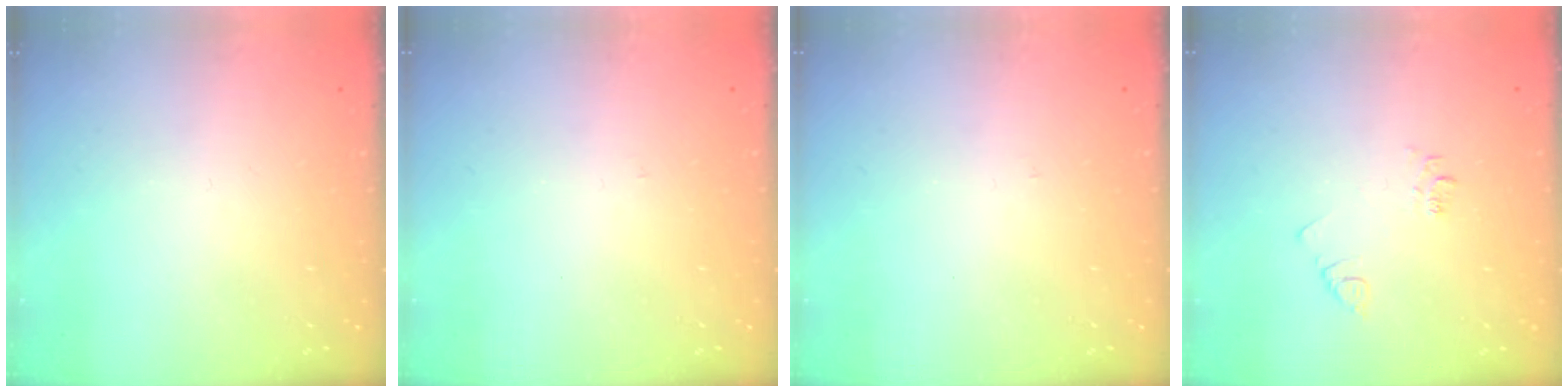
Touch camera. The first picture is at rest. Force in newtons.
{"total": 2.7, "press": 2.7, "slide": 0.3}
{"total": 2.7, "press": 2.7, "slide": 0.3}
{"total": 3.6, "press": 3.6, "slide": 0.6}